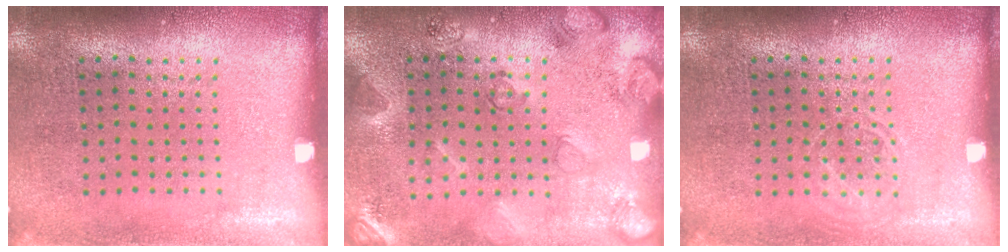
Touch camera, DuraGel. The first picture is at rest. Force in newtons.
{"total": 2.2, "press": 2.1, "slide": 0.7}
{"total": 1.1, "press": 1.1, "slide": 0.2}